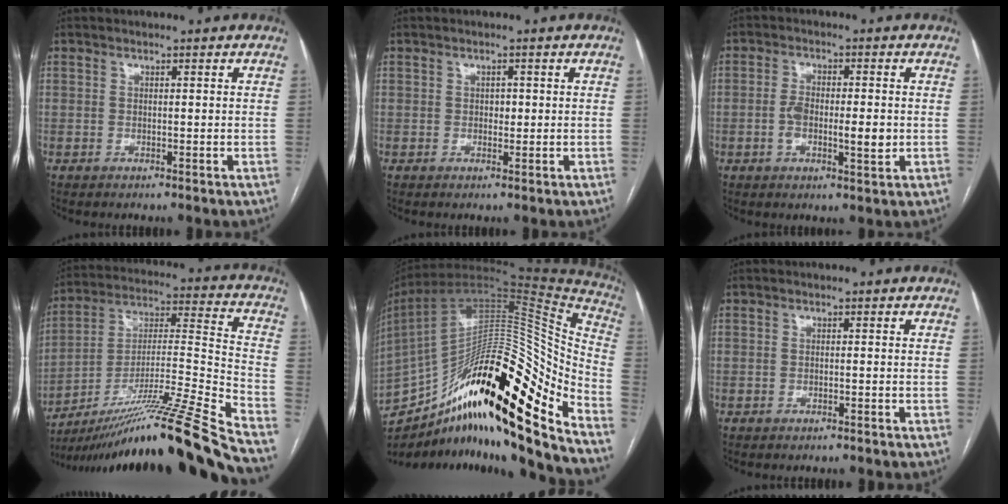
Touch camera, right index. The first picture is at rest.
{"total": 1.3, "force": [0.1, 1.0, 0.8], "torque": [-0.009, 0.002, 0.002]}
{"total": 6.2, "force": [-0.8, 2.2, 5.8], "torque": [-0.103, 0.000, -0.013]}
{"total": 26.3, "force": [-20.7, -2.8, 16.0], "torque": [-0.216, -0.010, -0.348]}
{"total": 33.1, "force": [-20.1, 6.1, 25.6], "torque": [-0.415, 0.002, -0.324]}
{"total": 0.0}